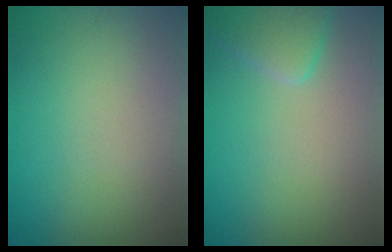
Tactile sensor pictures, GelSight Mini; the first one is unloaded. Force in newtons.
{"total": 2.8, "press": 2.7, "slide": 0.3}